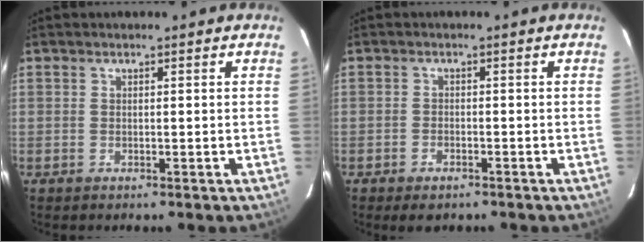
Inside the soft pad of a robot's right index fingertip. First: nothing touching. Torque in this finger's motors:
{"motor_torque": [0.68, -0.45, 0.20, 0.00]}